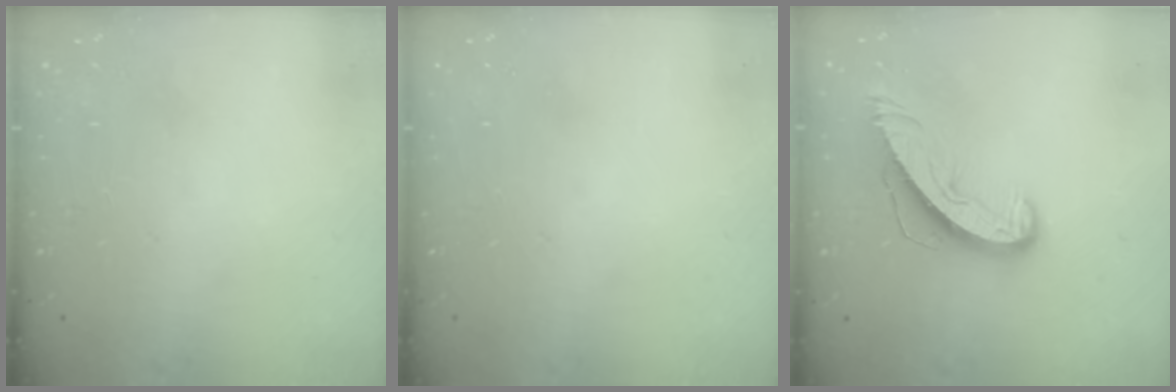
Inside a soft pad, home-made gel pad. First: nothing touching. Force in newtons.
{"total": 0.0}
{"total": 9.2, "press": 9.2, "slide": 0.3}